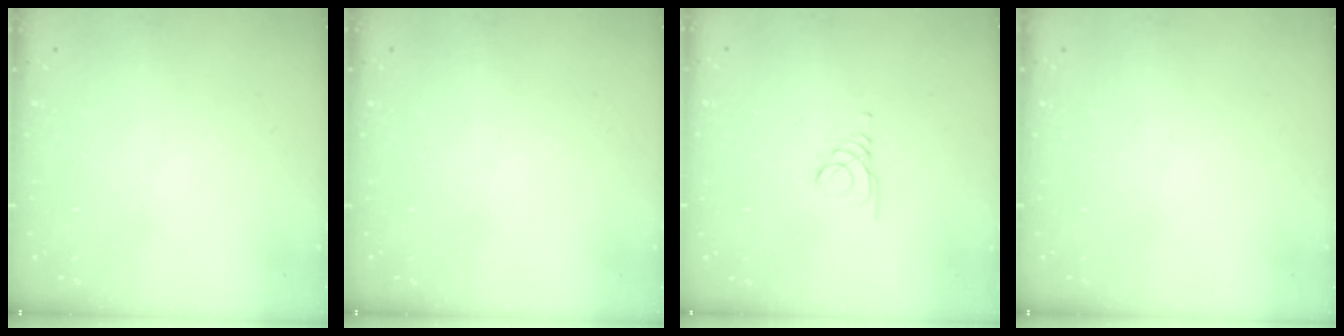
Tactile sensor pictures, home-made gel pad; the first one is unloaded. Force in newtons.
{"total": 0.0}
{"total": 1.5, "press": 1.5, "slide": 0.1}
{"total": 0.0}